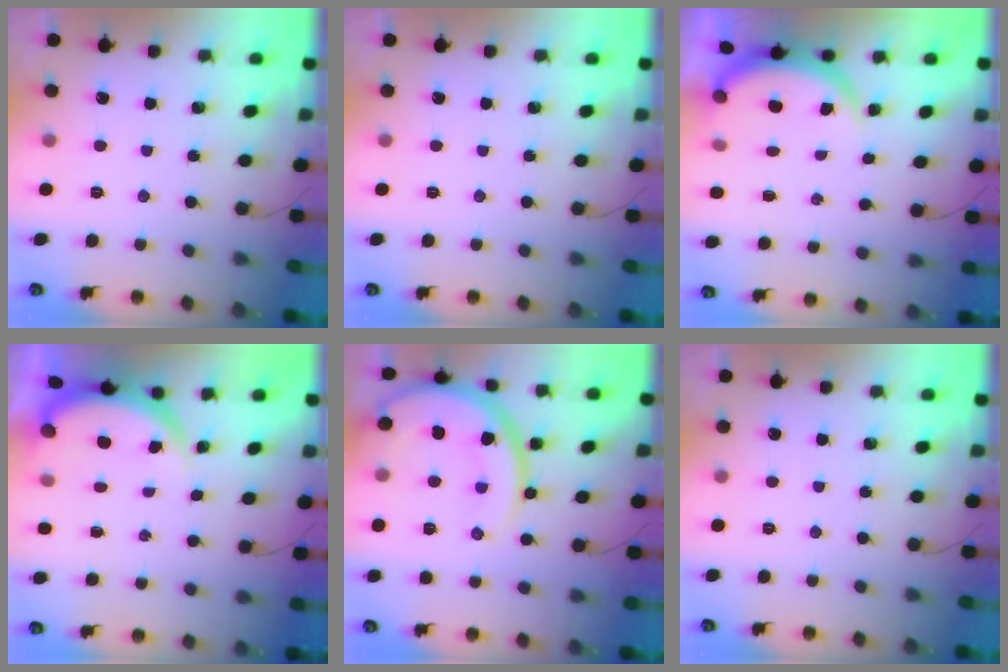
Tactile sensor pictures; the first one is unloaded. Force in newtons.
{"total": 0.0}
{"total": 3.9, "press": 3.9, "slide": 0.2}
{"total": 3.9, "press": 3.9, "slide": 0.1}
{"total": 16.5, "press": 16.4, "slide": 1.5}
{"total": 0.0}